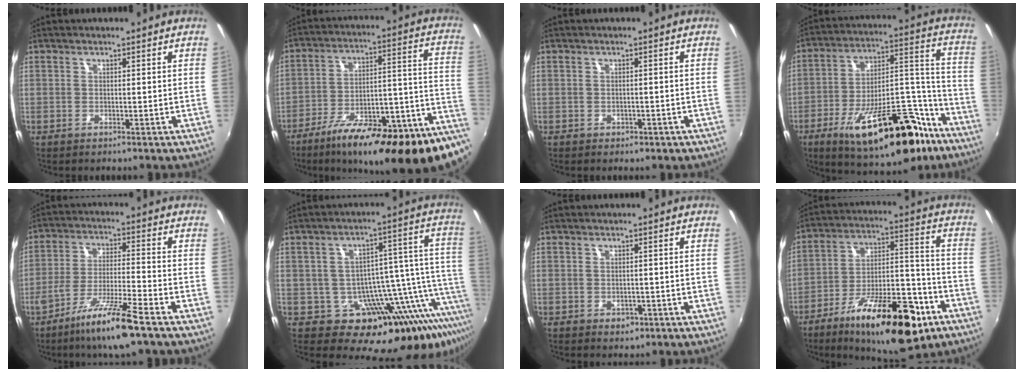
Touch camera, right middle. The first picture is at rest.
{"total": 27.8, "force": [-18.7, 6.7, 19.5], "torque": [-0.258, -0.034, -0.266]}
{"total": 1.2, "force": [-0.2, 1.0, 0.6], "torque": [-0.010, -0.006, 0.002]}
{"total": 26.5, "force": [-16.2, 10.2, 18.3], "torque": [-0.279, 0.021, -0.233]}
{"total": 11.9, "force": [-7.8, 0.5, 8.9], "torque": [-0.181, -0.018, -0.140]}
{"total": 19.1, "force": [-9.5, 9.8, 13.4], "torque": [-0.158, -0.008, -0.125]}
{"total": 2.4, "force": [-1.0, 1.9, 1.1], "torque": [-0.020, -0.004, -0.010]}
{"total": 23.8, "force": [-13.5, 8.5, 17.7], "torque": [-0.279, -0.010, -0.202]}